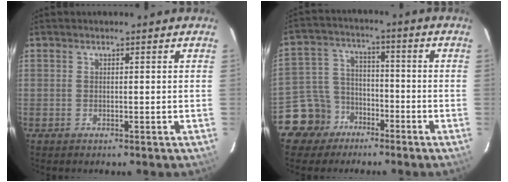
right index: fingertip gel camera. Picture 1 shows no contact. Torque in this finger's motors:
{"motor_torque": [0.51, -0.62, -0.30, -0.21]}